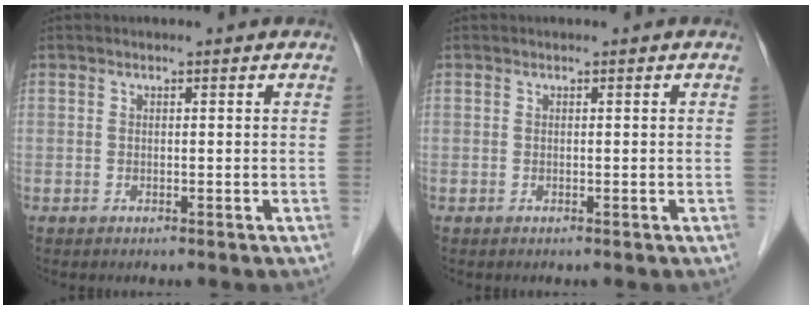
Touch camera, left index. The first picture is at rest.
{"total": 0.0}